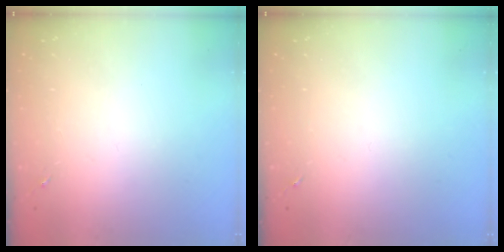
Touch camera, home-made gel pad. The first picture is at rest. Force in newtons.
{"total": 0.0}